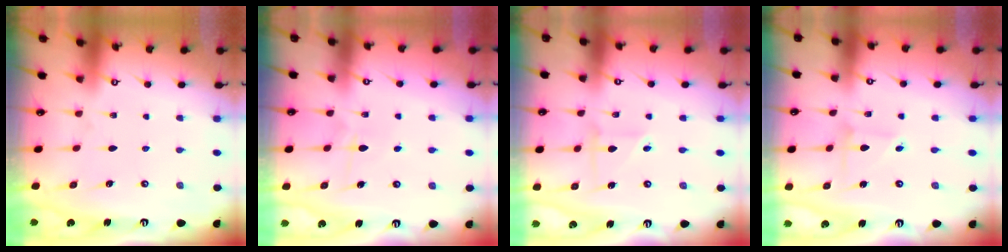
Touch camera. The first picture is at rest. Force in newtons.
{"total": 5.2, "press": 5.1, "slide": 0.6}
{"total": 3.6, "press": 3.5, "slide": 1.0}
{"total": 2.4, "press": 2.4, "slide": 0.2}